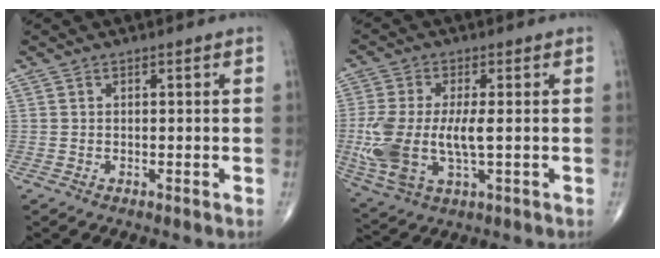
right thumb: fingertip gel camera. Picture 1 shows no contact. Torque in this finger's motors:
{"motor_torque": [2.03, 1.33, 1.34, 0.02, 0.21]}